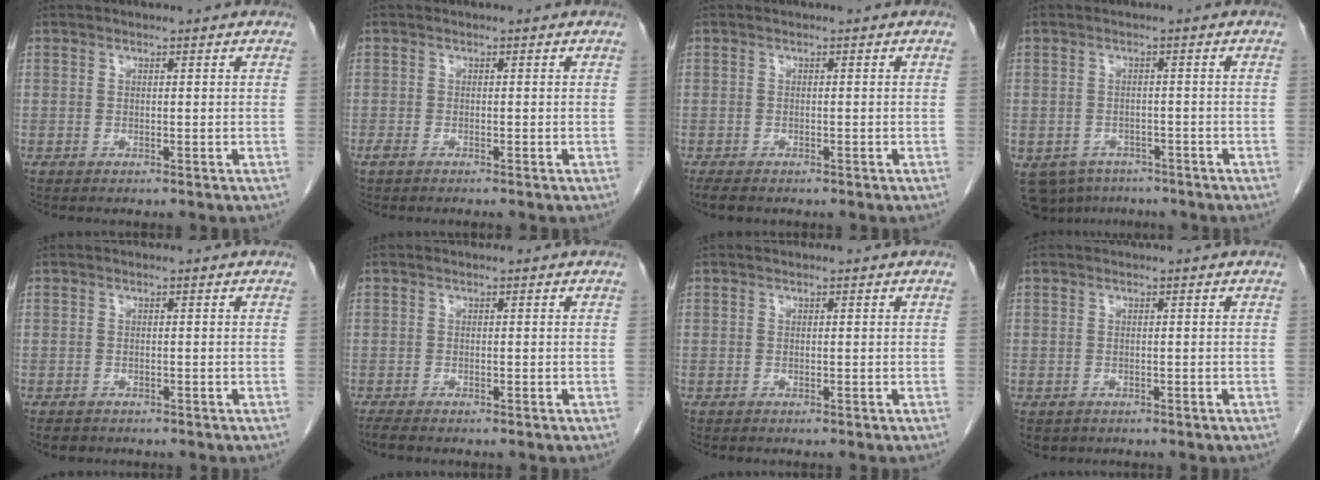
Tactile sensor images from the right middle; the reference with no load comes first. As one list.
[{"total": 1.2, "force": [-0.9, 0.4, 0.7], "torque": [-0.017, -0.003, -0.017]}, {"total": 2.5, "force": [-2.0, 0.9, 1.3], "torque": [-0.029, -0.008, -0.026]}, {"total": 7.3, "force": [-4.9, 5.2, 1.6], "torque": [-0.033, 0.000, -0.064]}, {"total": 2.0, "force": [-1.6, 1.1, 0.6], "torque": [-0.016, -0.002, -0.020]}, {"total": 1.6, "force": [-1.3, 0.3, 0.9], "torque": [-0.025, -0.007, -0.023]}, {"total": 0.0}, {"total": 1.9, "force": [-1.1, 1.4, 0.6], "torque": [-0.014, -0.001, -0.011]}]